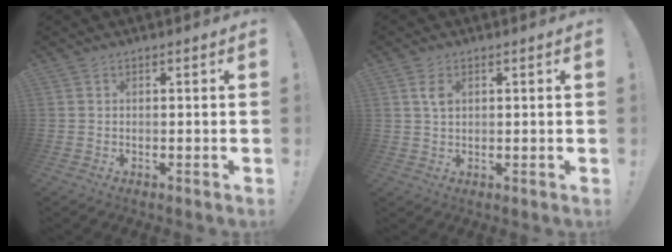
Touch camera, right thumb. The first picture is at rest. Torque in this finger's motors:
{"motor_torque": [-0.18, -0.17, -0.07, 0.17, 0.00]}